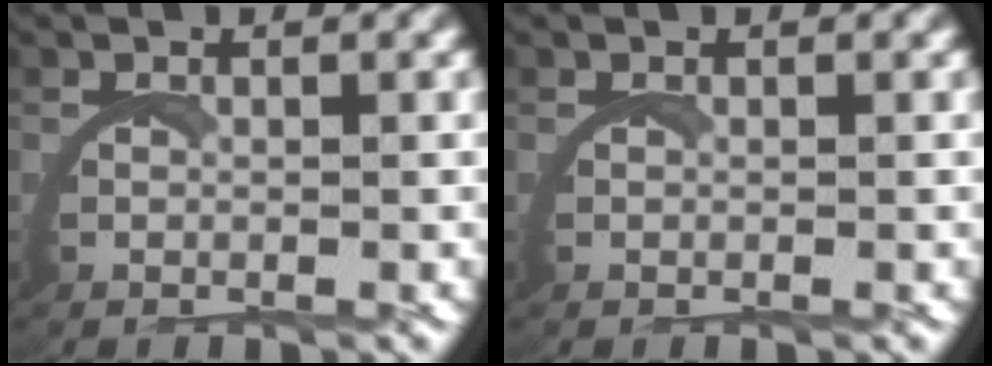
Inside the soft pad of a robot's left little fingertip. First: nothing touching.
{"total": 0.0}